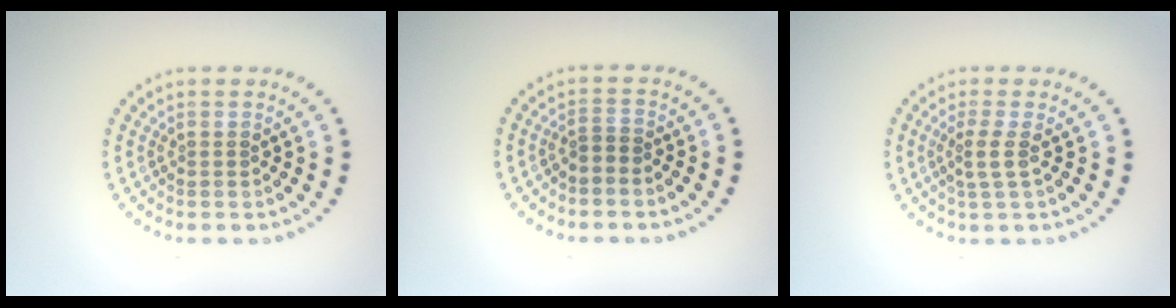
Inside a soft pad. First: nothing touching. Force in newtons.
{"total": 1.1, "press": 0.8, "slide": 0.7}
{"total": 1.8, "press": 1.4, "slide": 1.2}